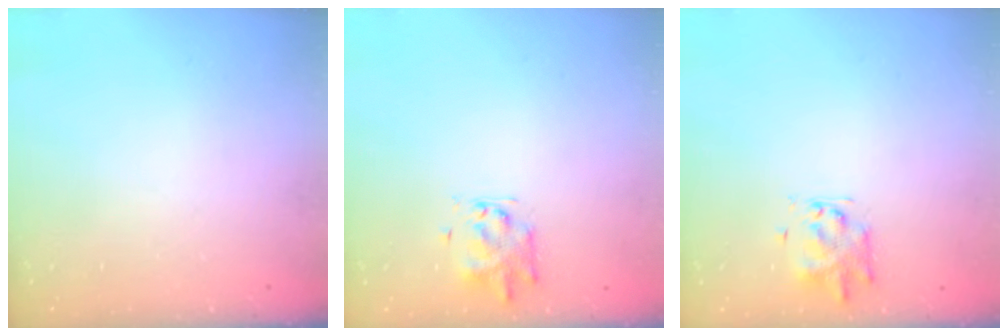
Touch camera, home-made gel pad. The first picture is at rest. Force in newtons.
{"total": 1.4, "press": 1.1, "slide": 0.8}
{"total": 1.4, "press": 1.1, "slide": 0.8}